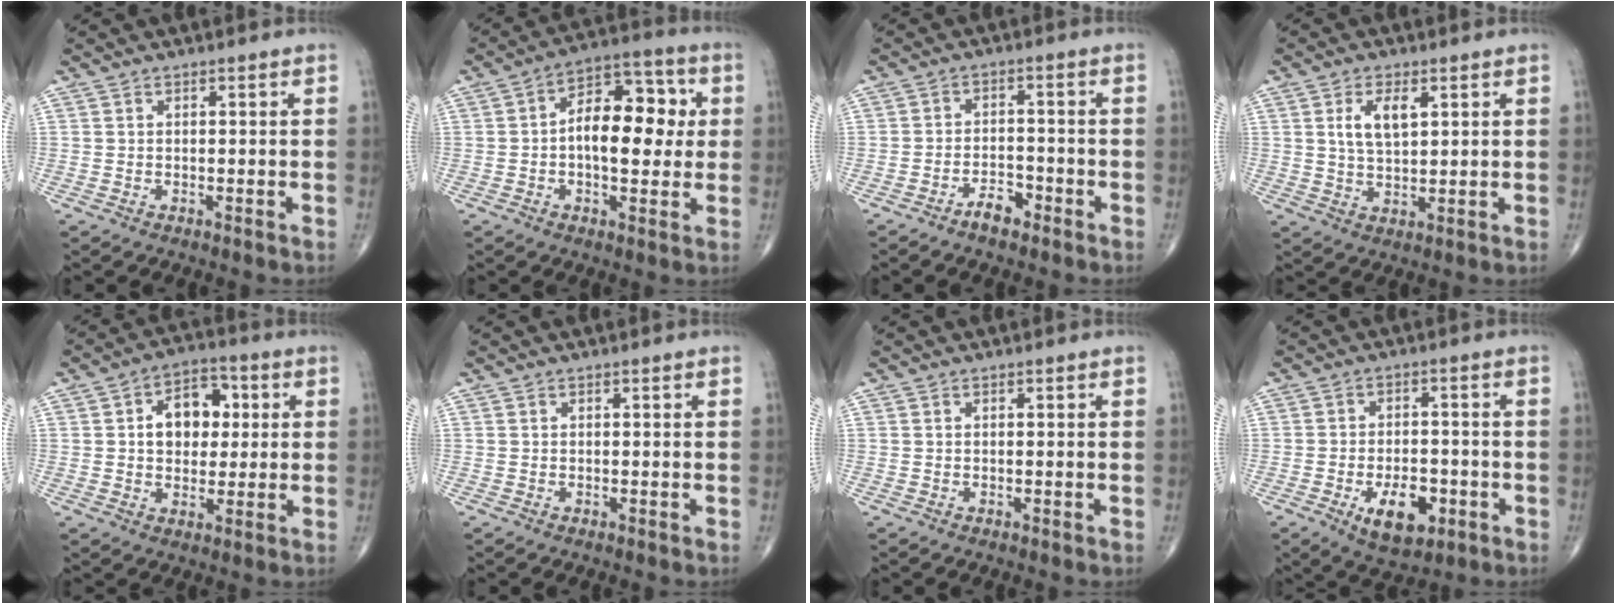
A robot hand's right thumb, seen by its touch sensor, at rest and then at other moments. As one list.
[{"total": 13.4, "force": [0.7, 7.4, 11.2], "torque": [-0.141, 0.025, 0.002]}, {"total": 3.6, "force": [-2.7, 1.5, 1.9], "torque": [-0.029, 0.020, -0.047]}, {"total": 6.0, "force": [2.2, 2.8, 4.9], "torque": [-0.090, -0.010, 0.045]}, {"total": 10.2, "force": [1.8, 7.1, 7.1], "torque": [-0.073, 0.012, 0.024]}, {"total": 0.0}, {"total": 0.0}, {"total": 9.2, "force": [-3.5, 5.0, 6.9], "torque": [-0.091, 0.009, -0.047]}]